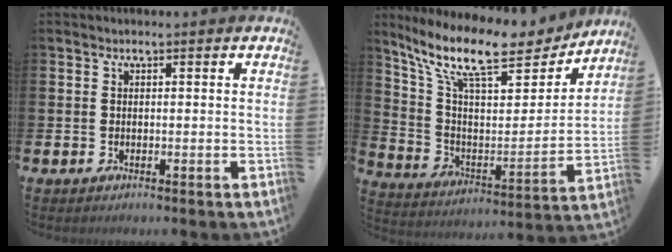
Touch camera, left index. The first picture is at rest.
{"total": 13.7, "force": [11.2, 3.6, 7.0], "torque": [-0.161, -0.071, 0.191]}